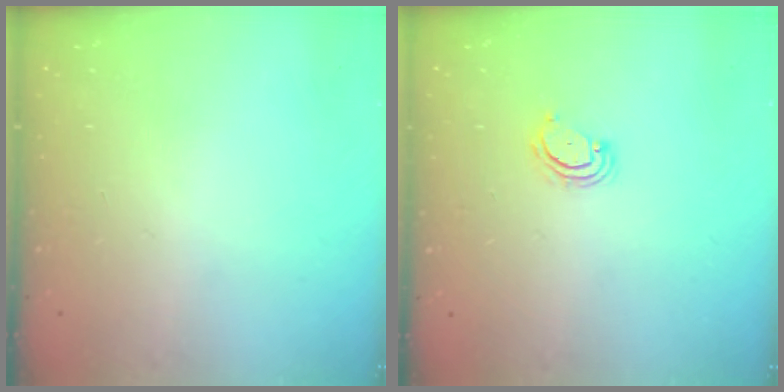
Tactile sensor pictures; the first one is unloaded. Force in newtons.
{"total": 3.6, "press": 3.6, "slide": 0.4}